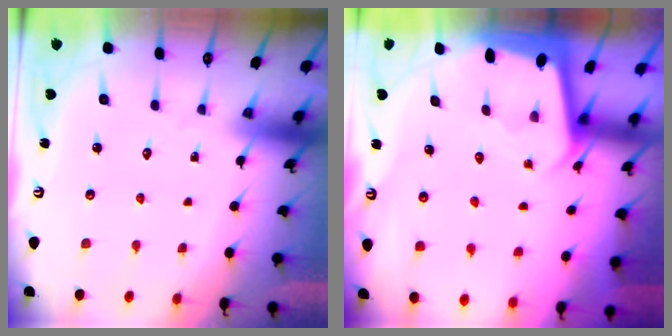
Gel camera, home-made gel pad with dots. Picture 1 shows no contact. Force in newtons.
{"total": 1.9, "press": 1.9, "slide": 0.1}